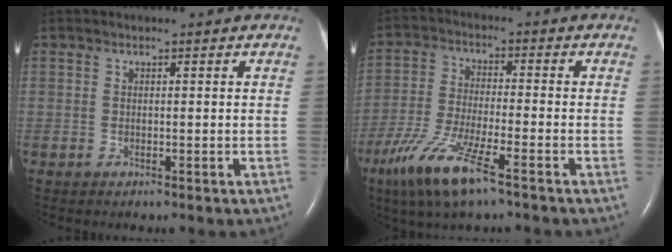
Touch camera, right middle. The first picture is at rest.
{"total": 10.6, "force": [-6.5, 1.3, 8.3], "torque": [-0.177, -0.025, -0.120]}